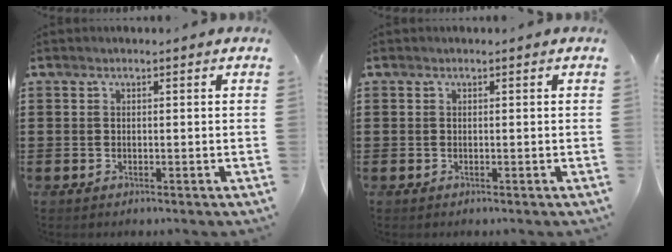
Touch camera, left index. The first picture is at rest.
{"total": 0.0}